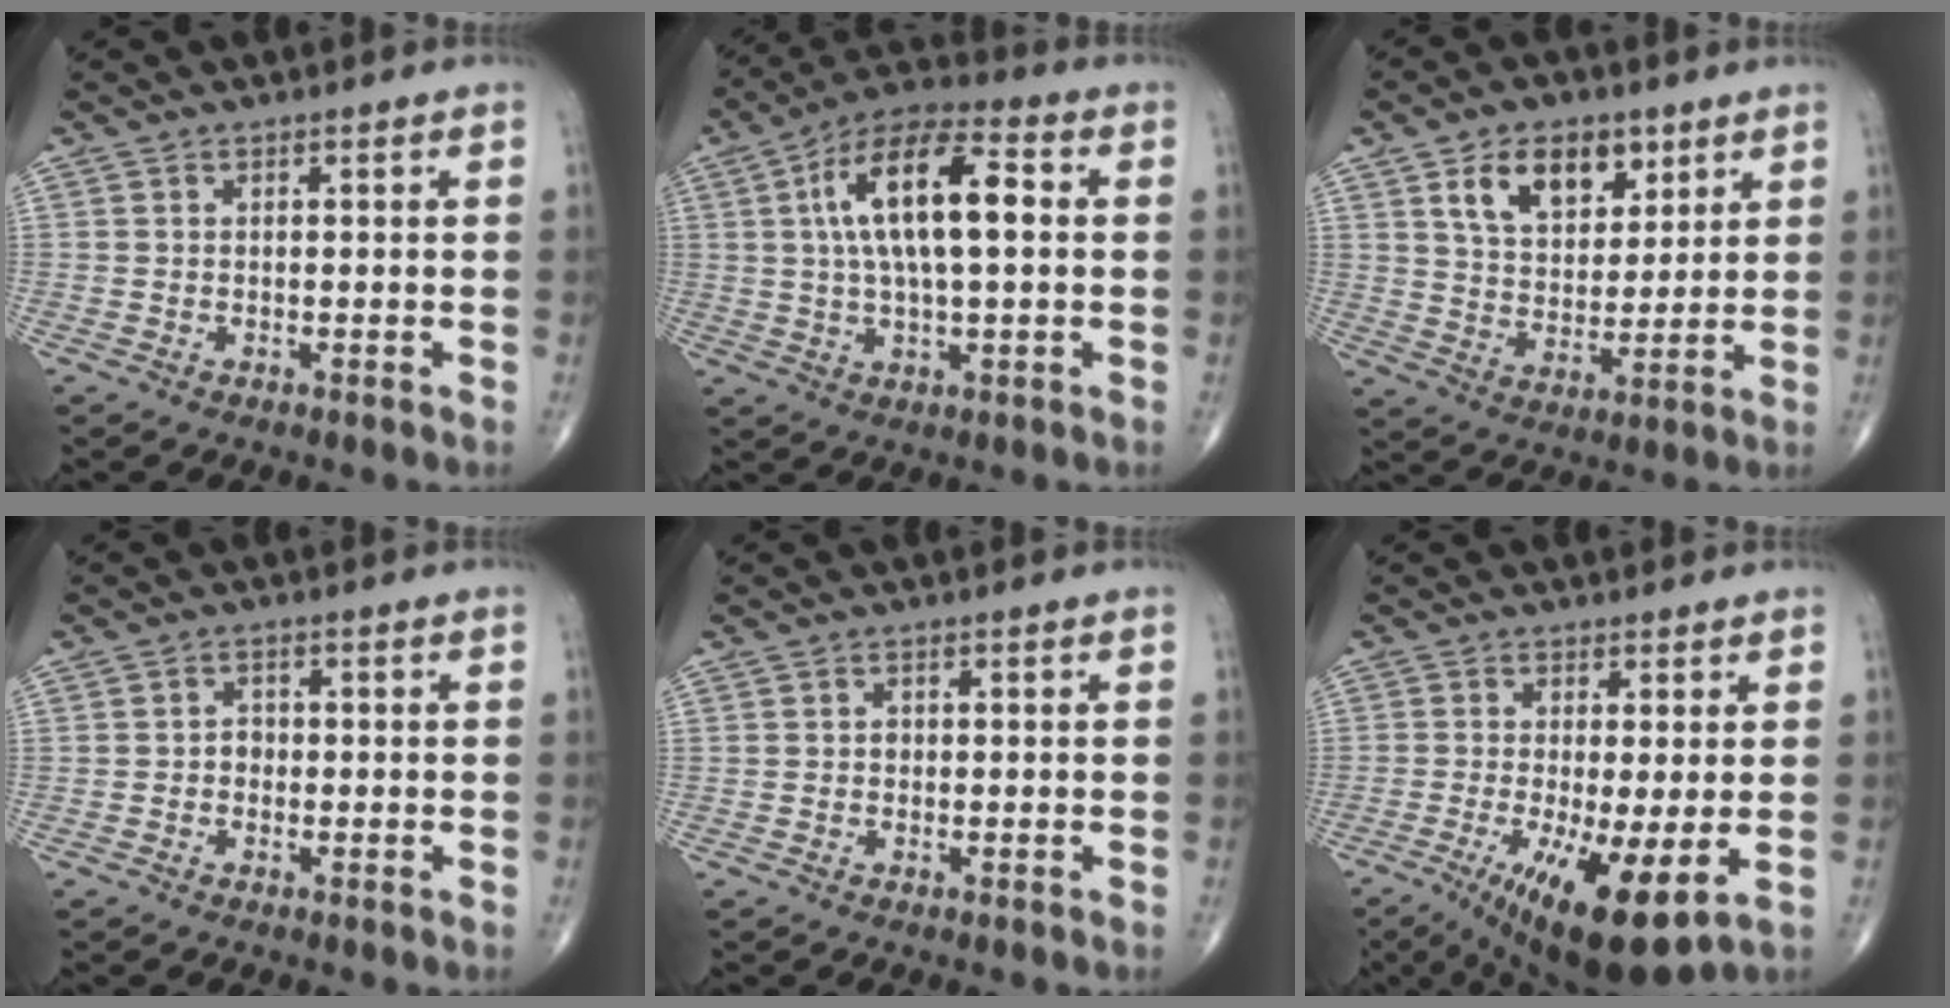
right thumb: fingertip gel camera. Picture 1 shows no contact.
{"total": 16.0, "force": [2.5, 6.3, 14.5], "torque": [-0.257, 0.025, 0.036]}
{"total": 12.1, "force": [6.0, 7.5, 7.4], "torque": [-0.090, -0.028, 0.108]}
{"total": 1.6, "force": [-0.4, 1.4, 0.8], "torque": [-0.002, 0.006, -0.011]}
{"total": 0.7, "force": [-0.1, 0.6, 0.4], "torque": [-0.002, 0.002, -0.003]}
{"total": 12.8, "force": [-3.7, 3.2, 11.8], "torque": [-0.204, -0.028, -0.051]}